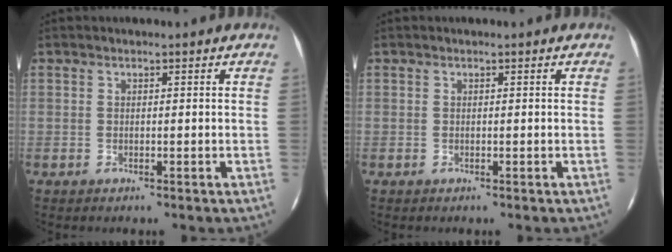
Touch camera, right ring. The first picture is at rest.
{"total": 0.0}